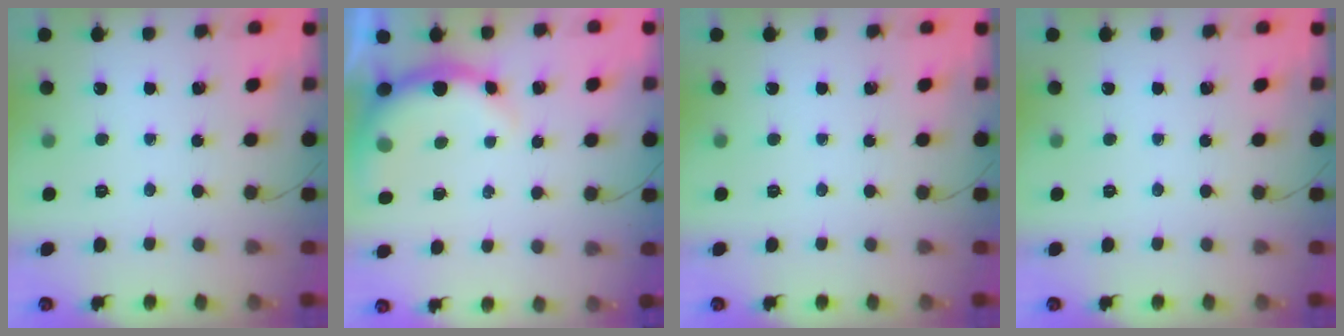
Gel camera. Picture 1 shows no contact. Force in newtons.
{"total": 7.3, "press": 7.3, "slide": 1.2}
{"total": 0.0}
{"total": 0.0}